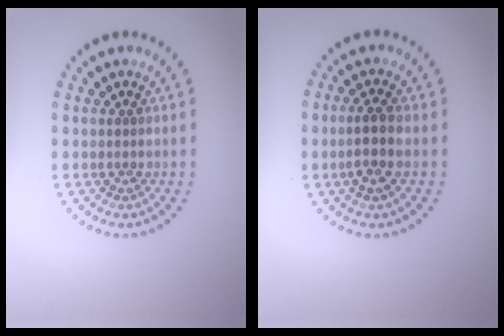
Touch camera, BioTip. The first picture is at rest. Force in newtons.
{"total": 2.6, "press": 2.3, "slide": 1.1}